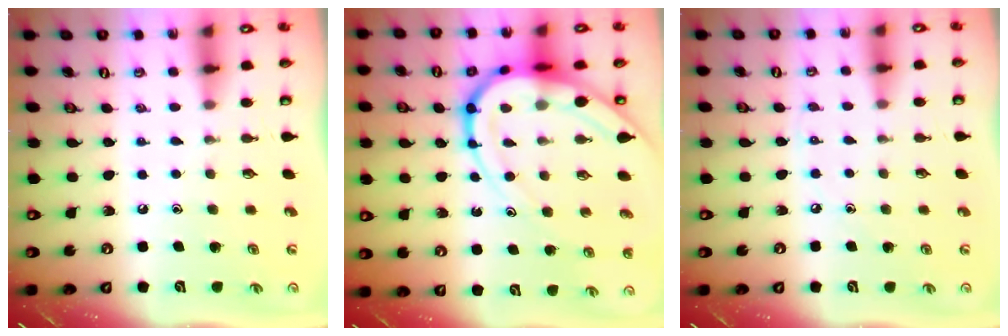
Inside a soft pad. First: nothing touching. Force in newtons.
{"total": 16.8, "press": 16.7, "slide": 1.9}
{"total": 3.2, "press": 3.2, "slide": 0.4}